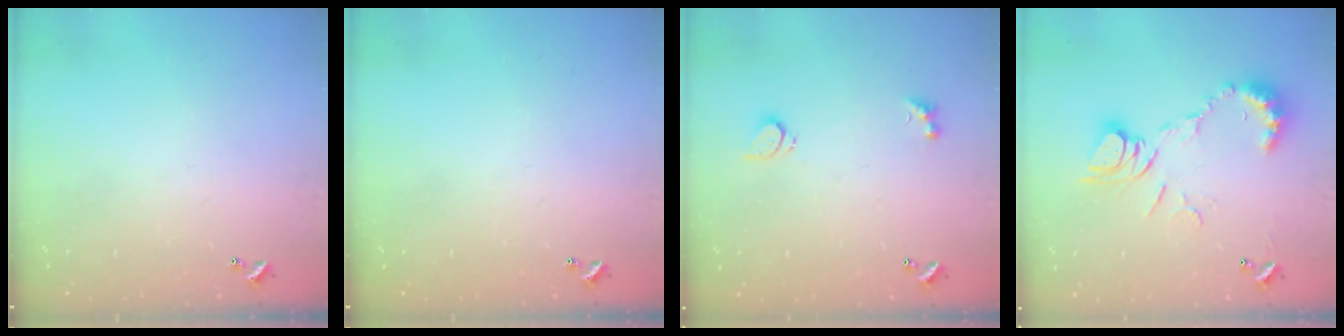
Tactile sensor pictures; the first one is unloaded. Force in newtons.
{"total": 0.0}
{"total": 2.2, "press": 2.1, "slide": 0.6}
{"total": 11.6, "press": 11.5, "slide": 1.0}